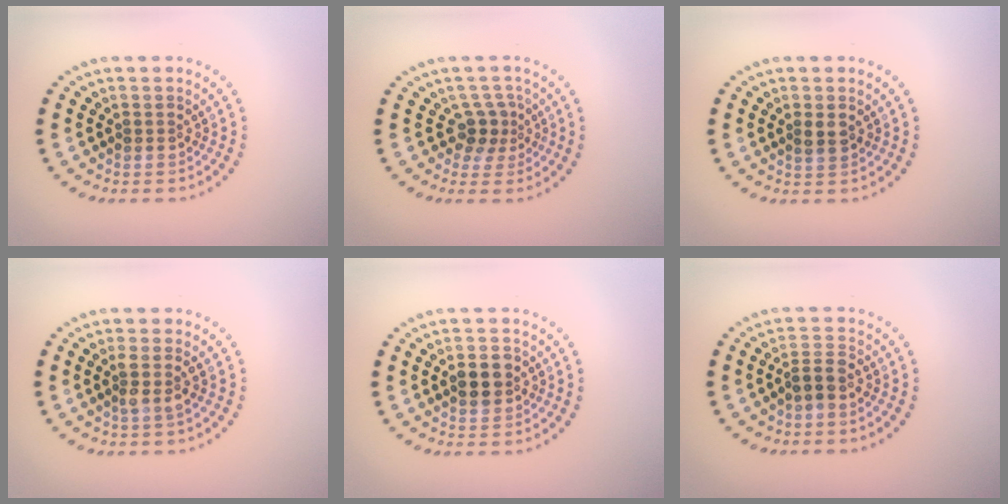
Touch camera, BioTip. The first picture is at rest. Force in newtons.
{"total": 2.3, "press": 1.7, "slide": 1.6}
{"total": 1.3, "press": 1.3, "slide": 0.5}
{"total": 1.6, "press": 1.5, "slide": 0.7}
{"total": 2.8, "press": 2.8, "slide": 0.2}
{"total": 2.0, "press": 1.6, "slide": 1.2}